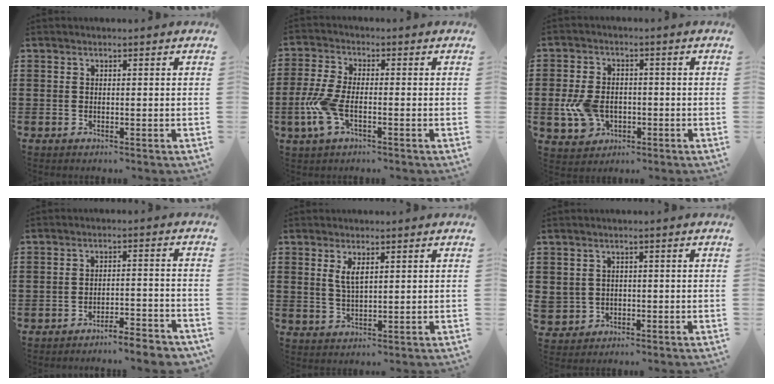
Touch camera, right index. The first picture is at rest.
{"total": 6.4, "force": [-2.0, 2.7, 5.4], "torque": [-0.140, -0.015, -0.042]}
{"total": 6.6, "force": [-1.2, 4.8, 4.4], "torque": [-0.109, 0.003, -0.024]}
{"total": 3.9, "force": [-3.7, -0.1, 1.0], "torque": [-0.019, -0.003, -0.077]}
{"total": 3.0, "force": [1.3, 1.0, 2.5], "torque": [-0.052, 0.003, 0.022]}
{"total": 2.0, "force": [0.3, 2.0, 0.1], "torque": [-0.012, 0.009, 0.002]}